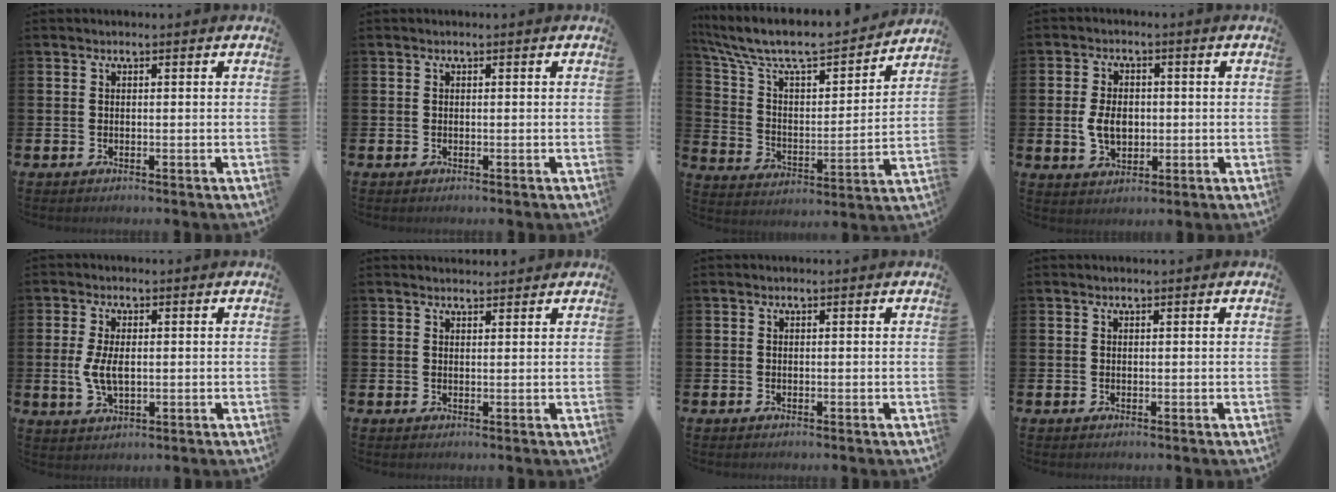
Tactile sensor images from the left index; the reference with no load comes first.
{"total": 0.0}
{"total": 8.8, "force": [7.7, 2.6, 3.4], "torque": [-0.112, -0.052, 0.129]}
{"total": 5.1, "force": [-0.1, 3.6, 3.7], "torque": [-0.062, 0.002, -0.009]}
{"total": 4.6, "force": [0.2, 2.3, 4.0], "torque": [-0.080, 0.004, -0.001]}
{"total": 1.6, "force": [1.6, 0.3, 0.1], "torque": [0.007, -0.005, 0.027]}
{"total": 0.0}
{"total": 0.0}